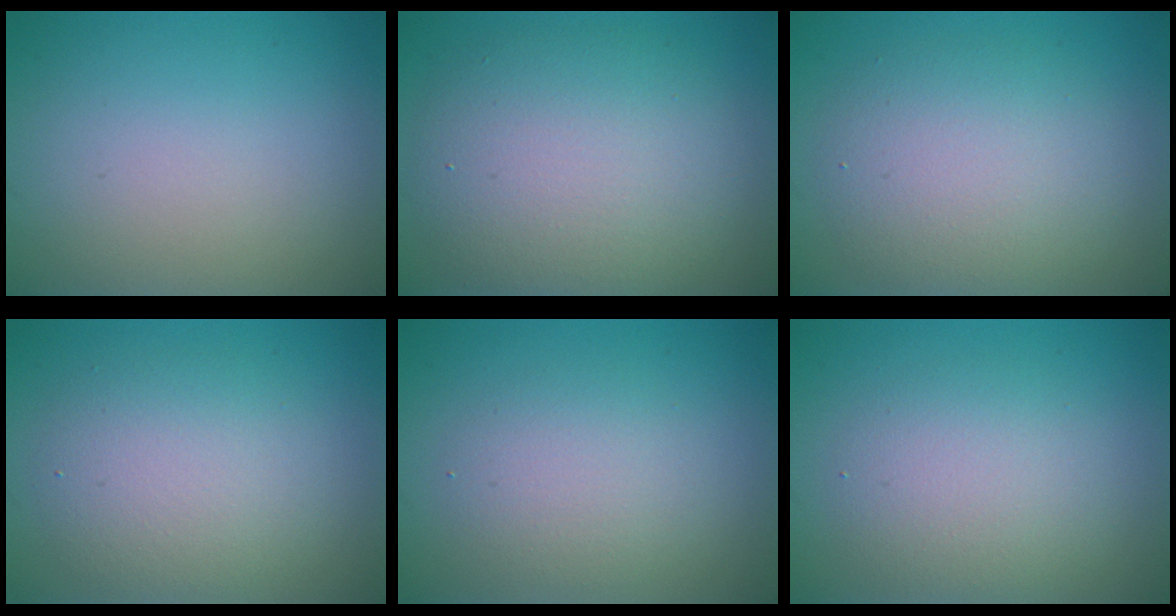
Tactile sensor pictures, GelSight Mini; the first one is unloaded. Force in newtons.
{"total": 8.1, "press": 8.1, "slide": 0.3}
{"total": 5.5, "press": 5.5, "slide": 0.5}
{"total": 4.7, "press": 4.6, "slide": 0.4}
{"total": 2.8, "press": 2.8, "slide": 0.2}
{"total": 3.9, "press": 3.9, "slide": 0.2}